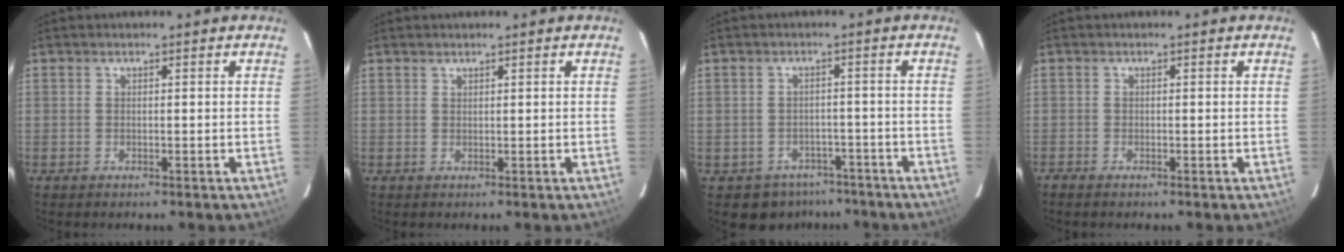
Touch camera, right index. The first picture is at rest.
{"total": 0.5, "force": [0.5, 0.2, 0.0], "torque": [0.000, 0.001, 0.010]}
{"total": 6.6, "force": [-4.6, 4.7, 0.8], "torque": [-0.021, 0.028, -0.050]}
{"total": 1.0, "force": [-0.9, 0.4, 0.3], "torque": [-0.010, -0.004, -0.019]}